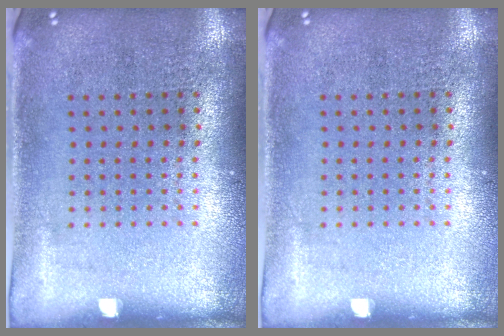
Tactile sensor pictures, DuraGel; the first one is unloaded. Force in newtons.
{"total": 0.0}